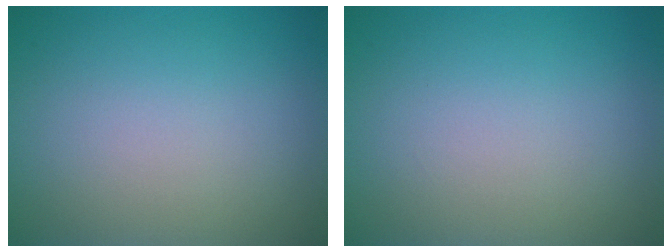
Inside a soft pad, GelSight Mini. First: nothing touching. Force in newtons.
{"total": 0.0}